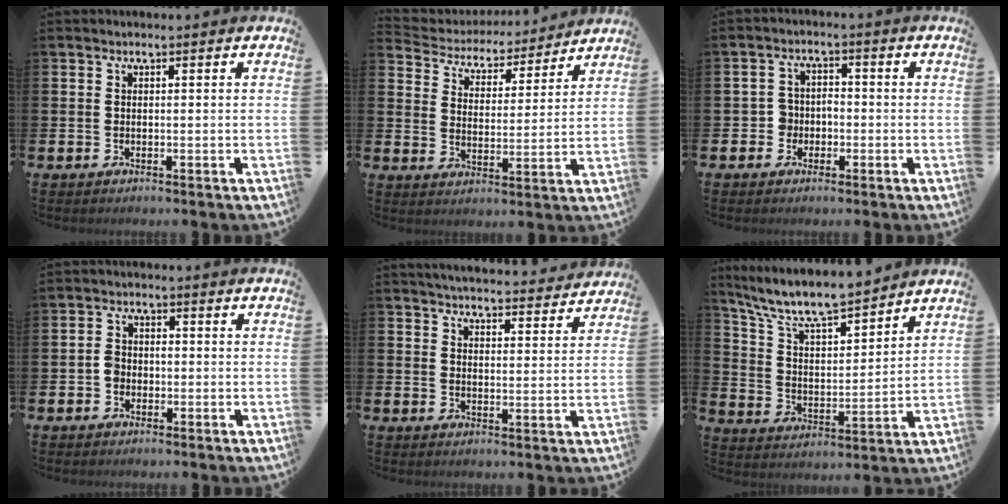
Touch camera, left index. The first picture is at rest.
{"total": 4.7, "force": [4.4, 1.6, 0.0], "torque": [-0.023, -0.045, 0.069]}
{"total": 3.1, "force": [-1.5, 2.7, 0.5], "torque": [-0.011, 0.003, -0.037]}
{"total": 2.3, "force": [-0.6, 2.0, 1.0], "torque": [-0.008, 0.003, -0.018]}
{"total": 4.8, "force": [4.8, 0.4, 0.1], "torque": [-0.001, -0.042, 0.081]}
{"total": 8.9, "force": [8.3, 1.3, 3.0], "torque": [-0.093, -0.055, 0.146]}